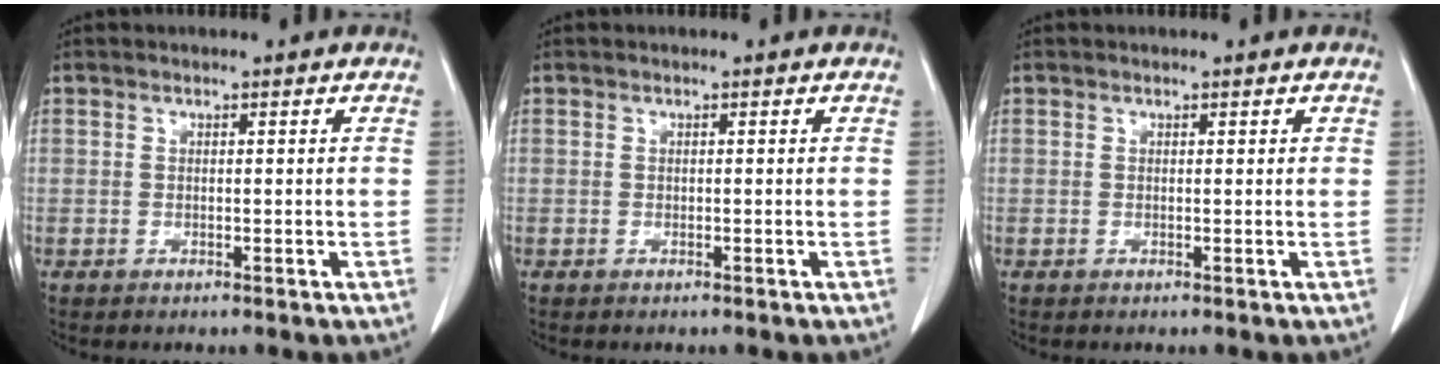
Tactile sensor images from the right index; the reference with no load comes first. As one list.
[{"total": 0.0}, {"total": 0.0}]